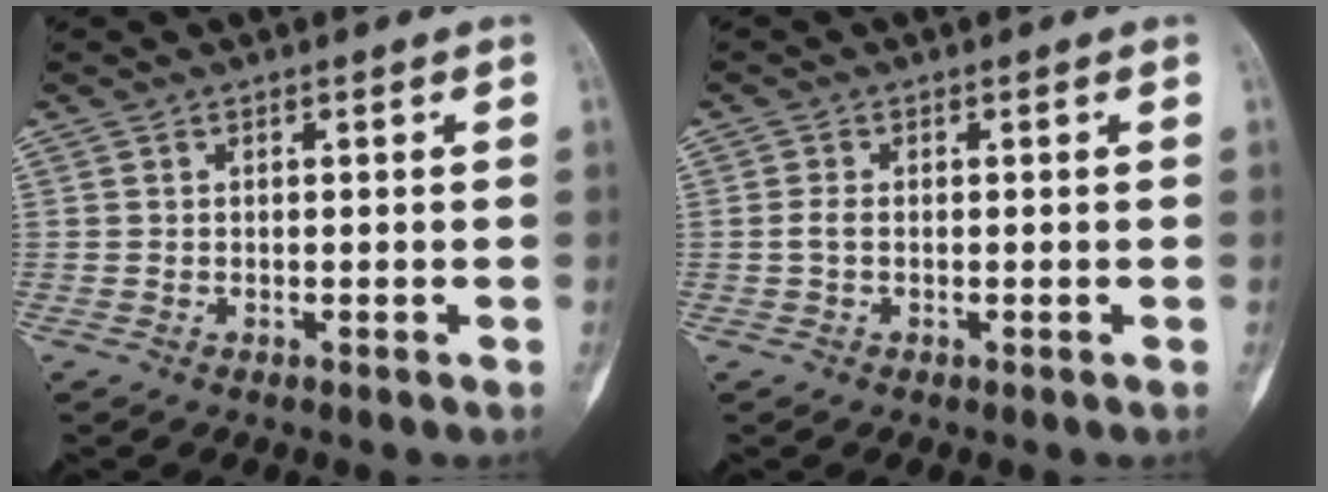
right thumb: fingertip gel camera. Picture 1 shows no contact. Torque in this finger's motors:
{"motor_torque": [-0.08, -0.11, 0.09, -0.48, -0.01]}